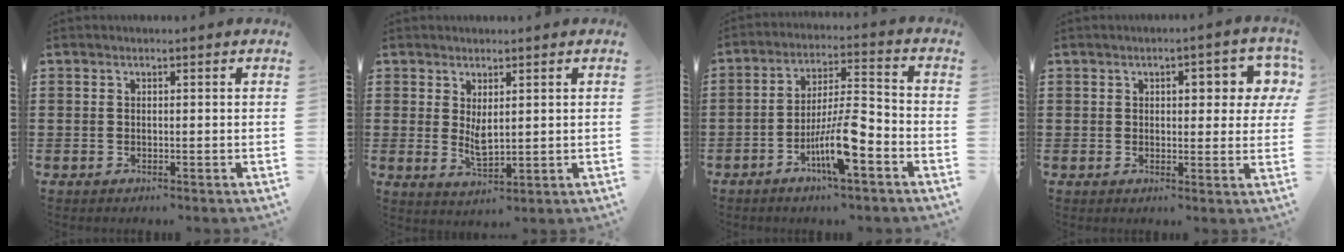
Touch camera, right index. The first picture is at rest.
{"total": 2.9, "force": [1.1, 1.0, 2.5], "torque": [-0.041, -0.003, 0.019]}
{"total": 9.8, "force": [-4.7, 2.0, 8.4], "torque": [-0.158, 0.004, -0.087]}
{"total": 4.7, "force": [1.5, 2.1, 3.9], "torque": [-0.049, -0.001, 0.014]}